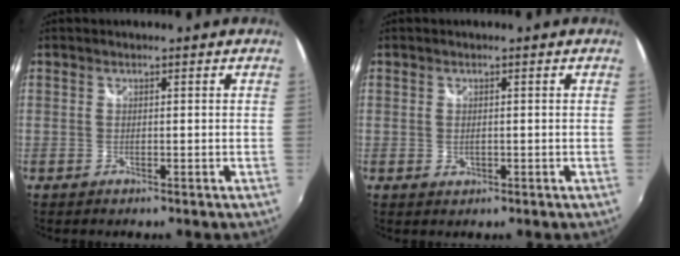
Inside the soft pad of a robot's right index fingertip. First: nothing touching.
{"total": 1.1, "force": [-0.1, 0.9, 0.7], "torque": [-0.012, 0.001, 0.000]}